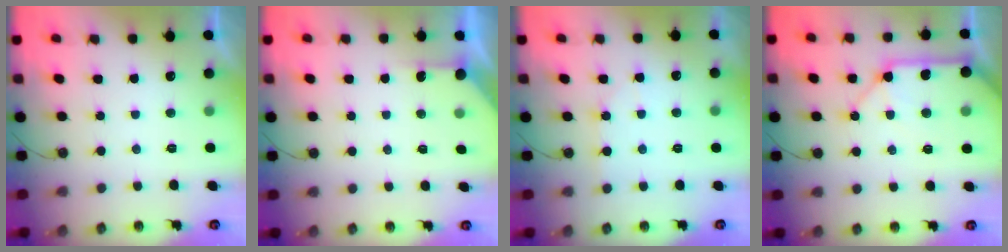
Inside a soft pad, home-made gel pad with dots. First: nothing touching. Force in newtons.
{"total": 2.3, "press": 2.3, "slide": 0.2}
{"total": 4.7, "press": 4.7, "slide": 0.6}
{"total": 13.0, "press": 12.9, "slide": 1.8}